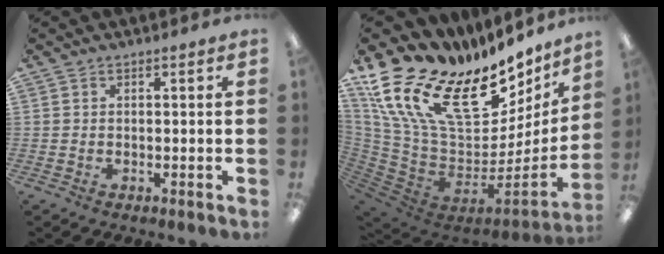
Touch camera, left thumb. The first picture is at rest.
{"total": 23.6, "force": [13.8, 11.9, 15.0], "torque": [-0.280, -0.099, 0.267]}